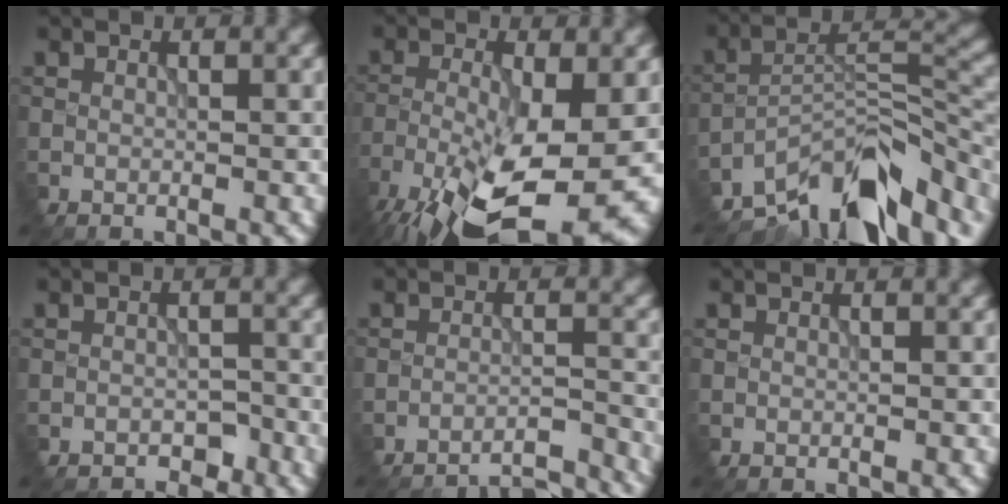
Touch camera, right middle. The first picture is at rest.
{"total": 13.1, "force": [-7.1, 4.4, 10.2], "torque": [-0.216, -0.038, -0.114]}
{"total": 12.4, "force": [-9.5, 4.6, 6.5], "torque": [-0.114, 0.017, -0.163]}
{"total": 1.9, "force": [-1.7, 0.2, -0.8], "torque": [0.007, 0.009, -0.025]}
{"total": 7.4, "force": [-7.3, 0.9, 0.7], "torque": [0.002, 0.024, -0.097]}
{"total": 0.0}